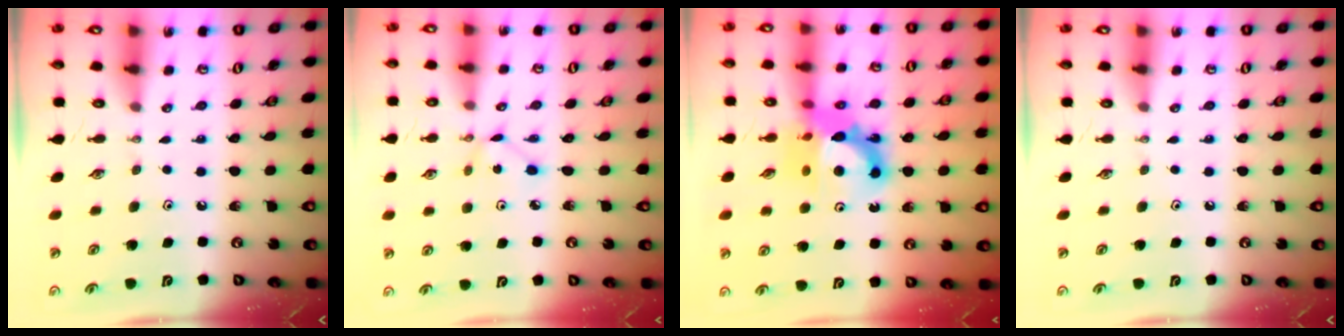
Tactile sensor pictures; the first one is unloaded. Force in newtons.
{"total": 2.3, "press": 2.3, "slide": 0.2}
{"total": 12.9, "press": 12.7, "slide": 2.5}
{"total": 0.0}